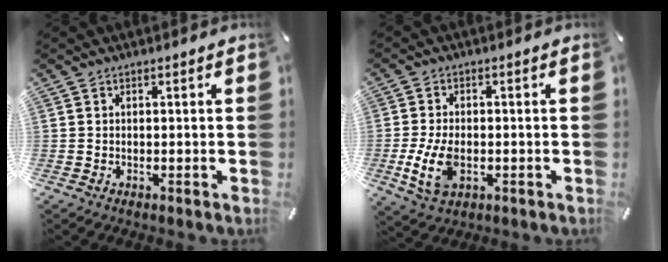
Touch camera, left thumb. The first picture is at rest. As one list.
[{"total": 8.0, "force": [-2.0, 4.8, 6.1], "torque": [-0.137, 0.000, -0.033]}]